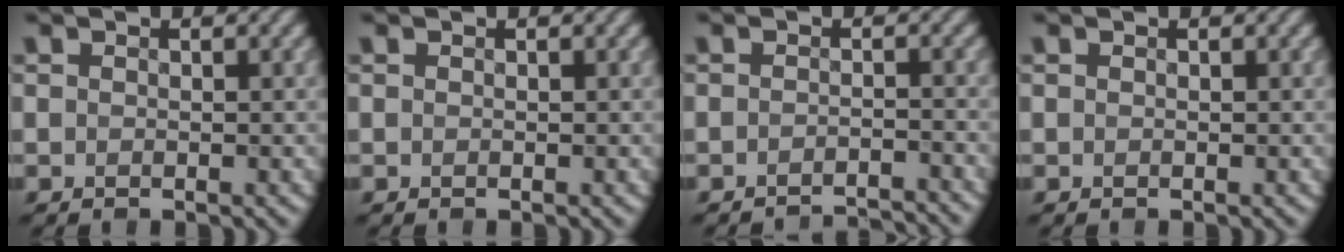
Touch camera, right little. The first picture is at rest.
{"total": 0.0}
{"total": 2.9, "force": [-2.9, 0.1, 0.4], "torque": [-0.006, 0.004, -0.041]}
{"total": 0.0}